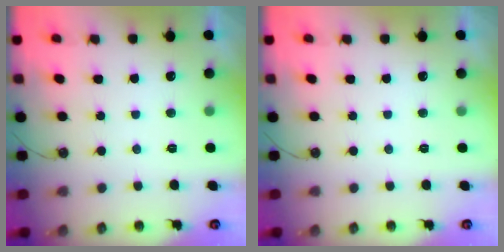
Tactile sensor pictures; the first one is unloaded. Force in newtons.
{"total": 0.0}